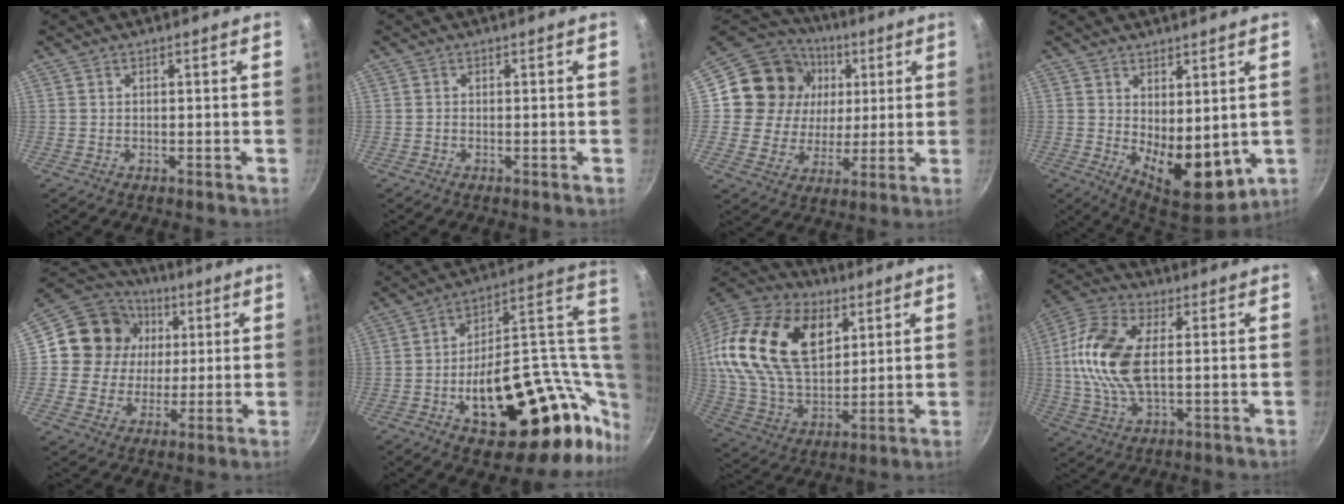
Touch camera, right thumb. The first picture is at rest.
{"total": 0.0}
{"total": 18.1, "force": [4.6, 15.9, 7.3], "torque": [-0.112, 0.004, 0.072]}
{"total": 10.9, "force": [0.9, 5.8, 9.2], "torque": [-0.110, -0.036, 0.029]}
{"total": 15.5, "force": [3.3, 14.1, 5.5], "torque": [-0.075, 0.012, 0.047]}
{"total": 33.3, "force": [-1.5, 17.8, 28.1], "torque": [-0.360, 0.024, -0.001]}
{"total": 28.2, "force": [10.4, 17.7, 19.3], "torque": [-0.361, -0.004, 0.181]}
{"total": 15.3, "force": [1.5, 7.7, 13.1], "torque": [-0.267, 0.012, 0.019]}